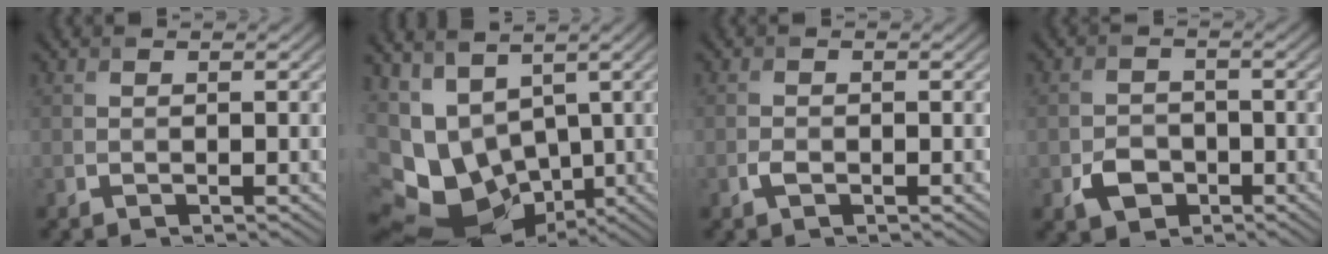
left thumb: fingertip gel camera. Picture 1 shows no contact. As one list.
[{"total": 12.9, "force": [-0.7, 9.3, 8.9], "torque": [-0.200, -0.024, 0.023]}, {"total": 1.1, "force": [-0.5, 0.6, 0.8], "torque": [-0.017, -0.001, -0.010]}, {"total": 3.5, "force": [-1.6, 2.7, 1.5], "torque": [-0.029, -0.005, -0.033]}]